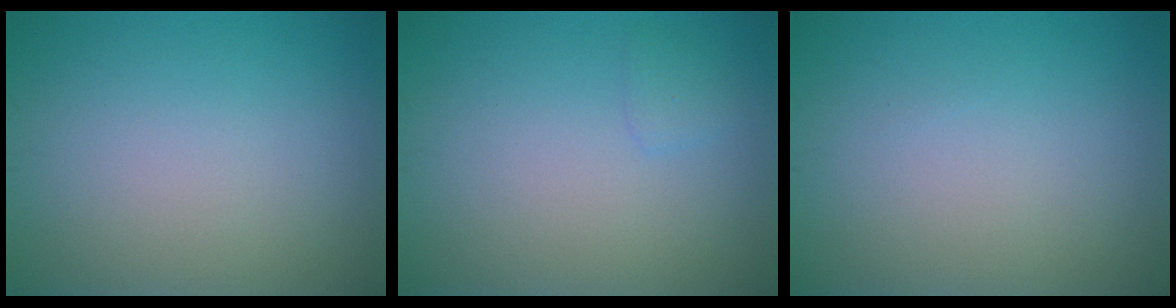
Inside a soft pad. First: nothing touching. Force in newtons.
{"total": 0.9, "press": 0.8, "slide": 0.1}
{"total": 0.0}